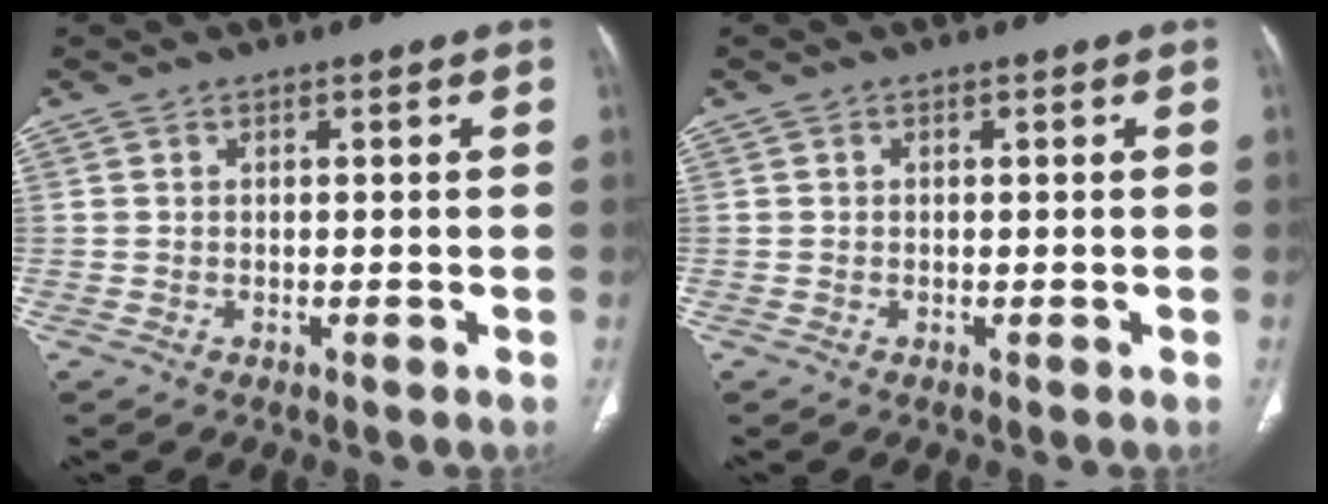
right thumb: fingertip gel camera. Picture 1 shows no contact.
{"total": 0.0}